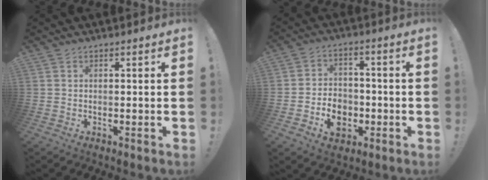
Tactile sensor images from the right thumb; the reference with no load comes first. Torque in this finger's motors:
{"motor_torque": [0.83, 0.59, 0.03, -0.01, -0.04]}